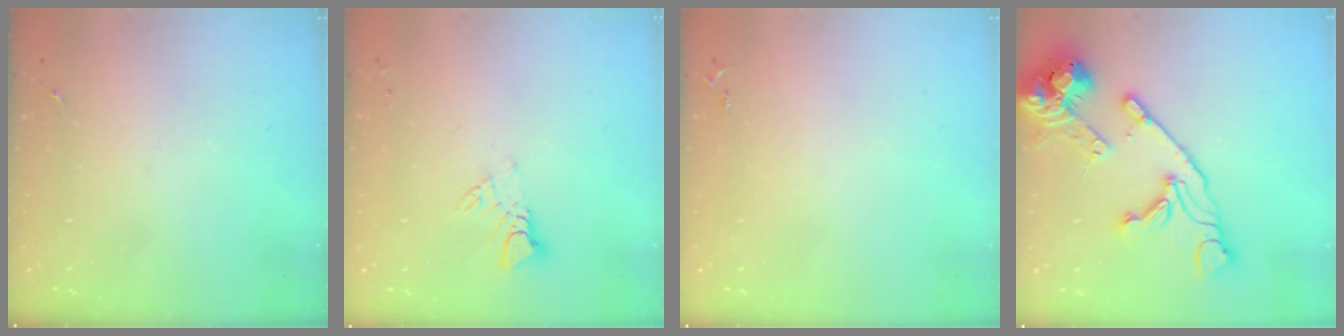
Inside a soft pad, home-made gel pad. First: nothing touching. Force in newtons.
{"total": 5.0, "press": 5.0, "slide": 0.3}
{"total": 2.5, "press": 2.5, "slide": 0.3}
{"total": 18.4, "press": 18.2, "slide": 2.3}